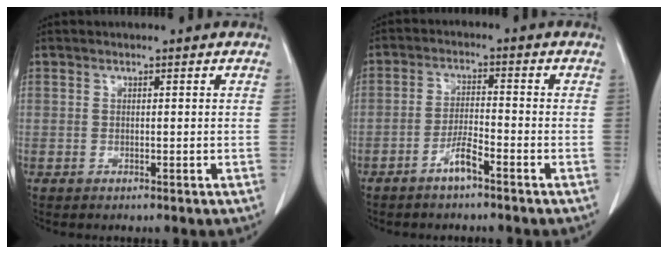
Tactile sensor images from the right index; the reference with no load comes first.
{"total": 3.9, "force": [-2.7, 0.3, 2.7], "torque": [-0.057, 0.002, -0.052]}